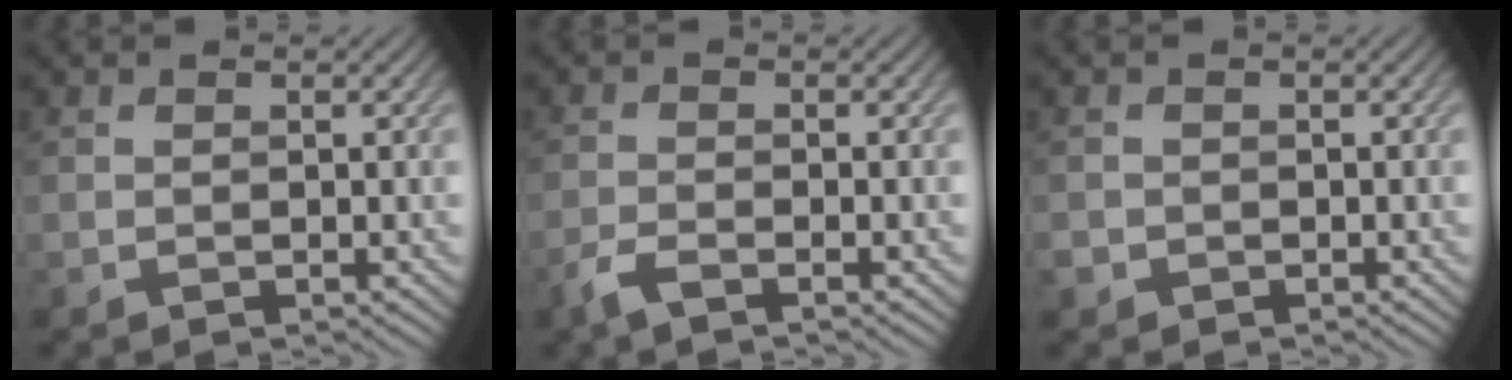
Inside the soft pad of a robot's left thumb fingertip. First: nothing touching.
{"total": 2.3, "force": [-1.7, 0.4, 1.5], "torque": [-0.036, -0.003, -0.041]}
{"total": 1.4, "force": [-0.8, 1.1, 0.2], "torque": [-0.004, -0.007, -0.018]}